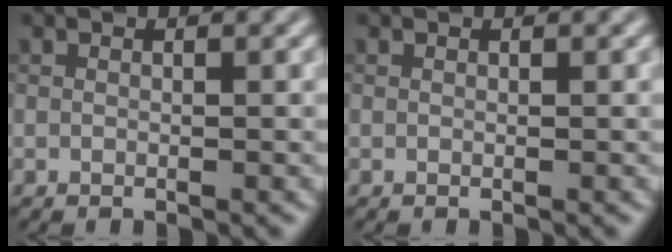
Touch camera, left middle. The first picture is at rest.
{"total": 0.0}